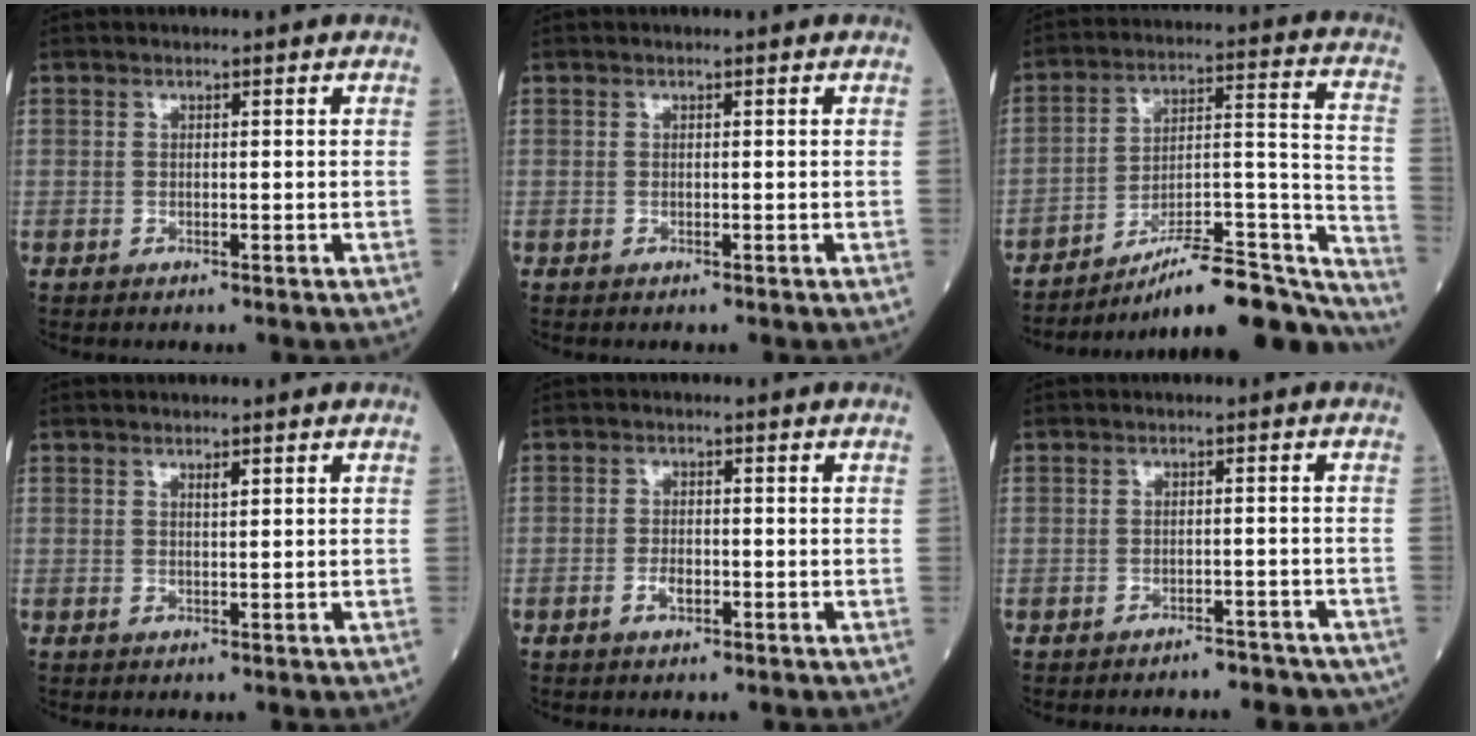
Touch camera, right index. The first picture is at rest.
{"total": 0.0}
{"total": 23.8, "force": [-20.6, 3.5, 11.4], "torque": [-0.090, 0.039, -0.299]}
{"total": 1.0, "force": [0.8, 0.1, 0.6], "torque": [-0.012, 0.001, 0.016]}
{"total": 2.2, "force": [-1.1, 1.0, 1.6], "torque": [-0.030, 0.003, -0.018]}
{"total": 5.6, "force": [-5.1, 2.0, 1.4], "torque": [-0.009, 0.002, -0.055]}